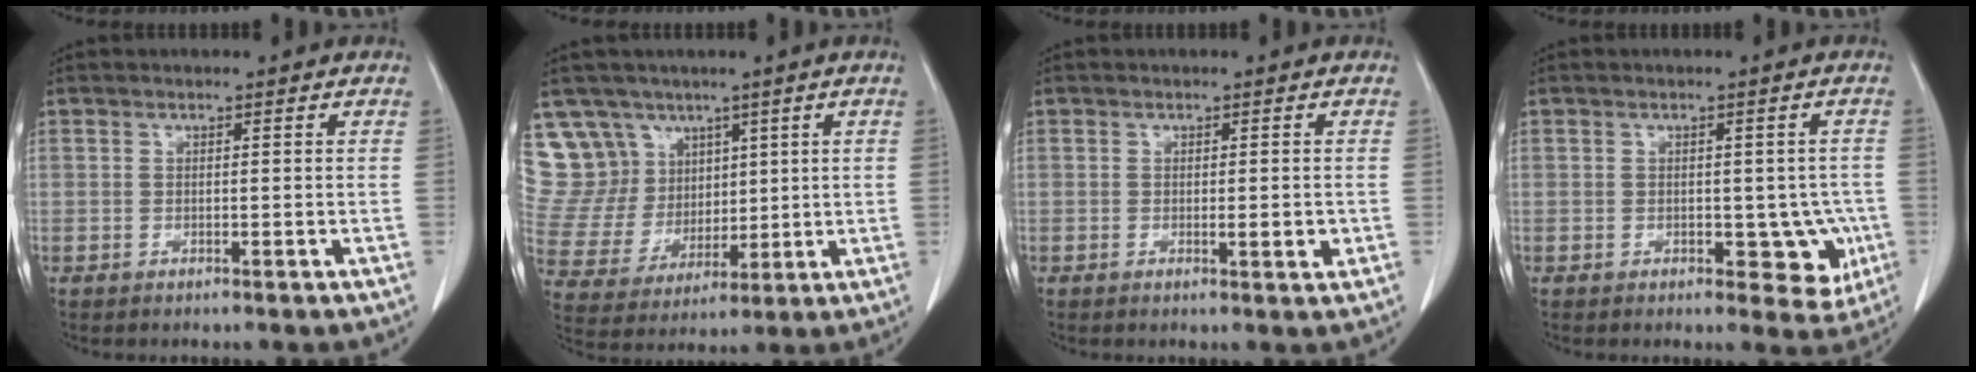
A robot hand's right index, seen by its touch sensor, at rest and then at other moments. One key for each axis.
{"total": 13.3, "fx": 8.4, "fy": 10.2, "fz": 1.8, "tx": -0.061, "ty": 0.048, "tz": 0.187}
{"total": 2.1, "fx": -0.3, "fy": 0.5, "fz": 2.0, "tx": -0.030, "ty": -0.002, "tz": -0.001}
{"total": 6.0, "fx": -1.5, "fy": 3.6, "fz": 4.6, "tx": -0.031, "ty": 0.006, "tz": -0.008}